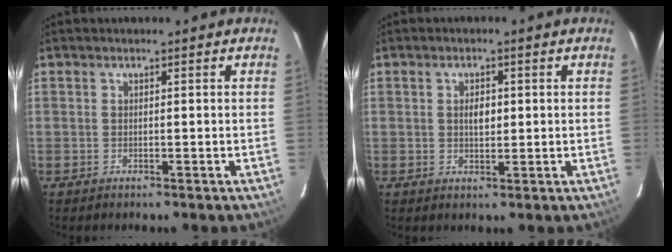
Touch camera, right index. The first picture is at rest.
{"total": 2.7, "force": [0.4, 1.6, 2.2], "torque": [-0.036, 0.004, 0.007]}